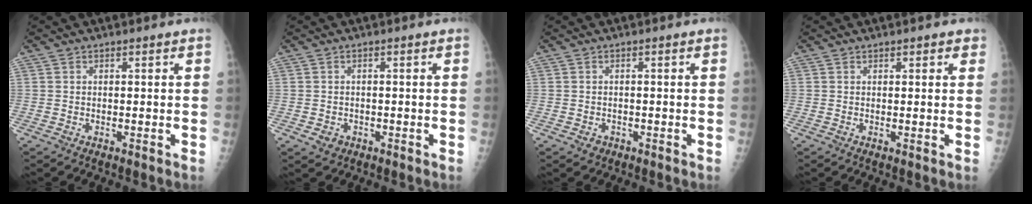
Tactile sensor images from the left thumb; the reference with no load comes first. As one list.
[{"total": 2.3, "force": [-0.9, 1.9, 0.8], "torque": [-0.003, 0.005, -0.008]}, {"total": 1.6, "force": [-0.8, 1.3, 0.4], "torque": [-0.001, 0.006, -0.008]}, {"total": 1.7, "force": [1.0, 0.8, 1.2], "torque": [-0.004, -0.001, 0.009]}]